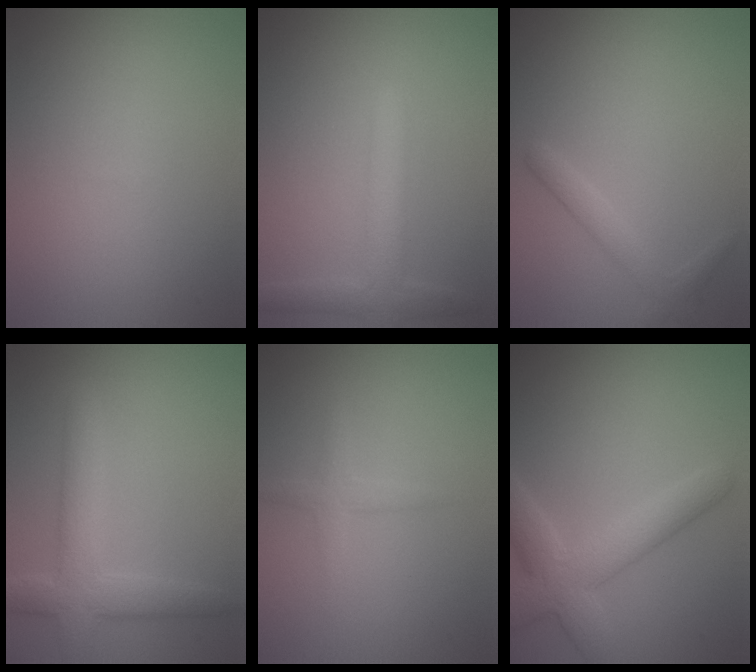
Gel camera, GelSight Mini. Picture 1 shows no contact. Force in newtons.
{"total": 3.0, "press": 3.0, "slide": 0.2}
{"total": 1.6, "press": 1.6, "slide": 0.1}
{"total": 4.5, "press": 4.4, "slide": 0.4}
{"total": 1.4, "press": 1.4, "slide": 0.1}
{"total": 5.2, "press": 5.2, "slide": 0.4}